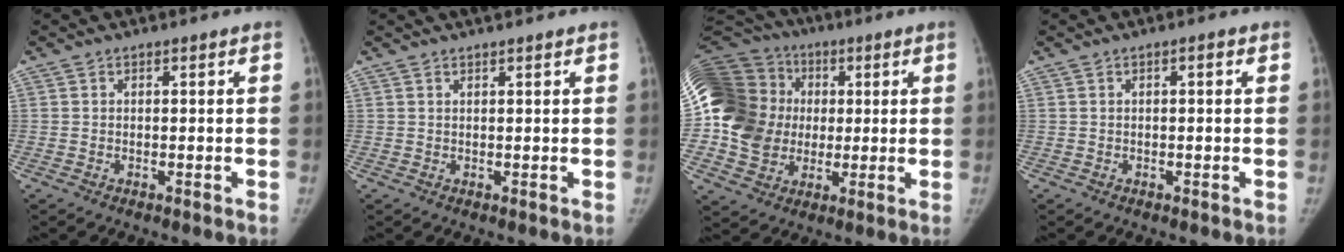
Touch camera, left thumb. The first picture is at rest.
{"total": 2.3, "force": [2.0, 0.3, 1.1], "torque": [-0.005, 0.012, 0.029]}
{"total": 26.2, "force": [1.7, 21.8, 14.5], "torque": [-0.337, 0.042, 0.037]}
{"total": 0.9, "force": [0.2, 0.3, 0.9], "torque": [-0.016, 0.002, 0.001]}